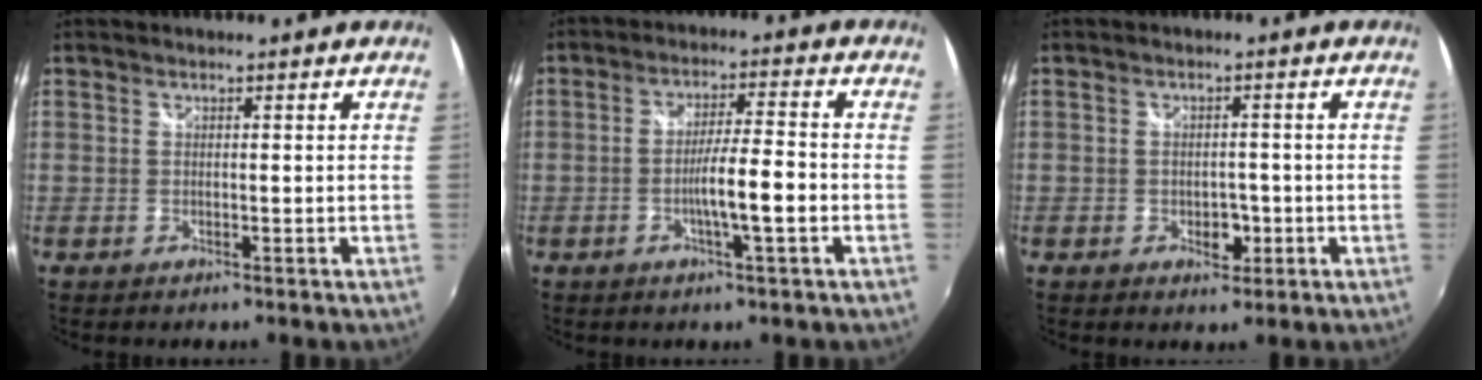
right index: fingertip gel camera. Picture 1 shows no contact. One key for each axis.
{"total": 6.9, "fx": -2.3, "fy": 0.0, "fz": 6.5, "tx": -0.112, "ty": -0.005, "tz": -0.036}
{"total": 3.4, "fx": -1.2, "fy": 2.5, "fz": 2.0, "tx": -0.035, "ty": 0.000, "tz": -0.013}